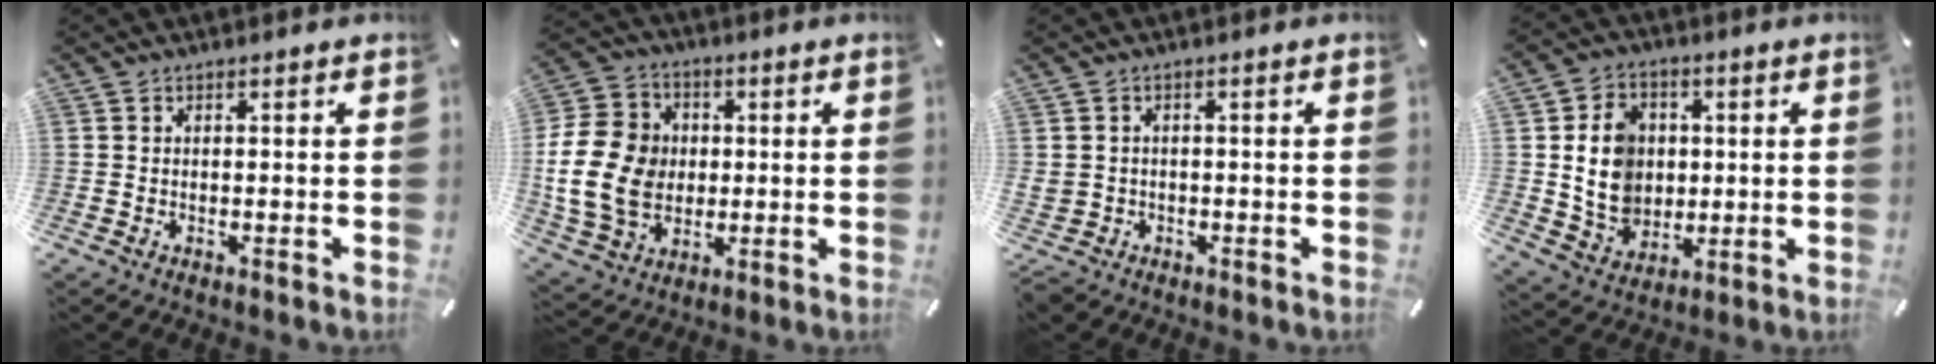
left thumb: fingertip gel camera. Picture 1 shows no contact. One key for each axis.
{"total": 15.5, "fx": -0.5, "fy": 13.2, "fz": 8.1, "tx": -0.187, "ty": 0.015, "tz": -0.009}
{"total": 2.7, "fx": -0.8, "fy": 2.5, "fz": 0.7, "tx": -0.021, "ty": 0.004, "tz": -0.018}
{"total": 11.1, "fx": 1.3, "fy": 9.6, "fz": 5.3, "tx": -0.108, "ty": 0.009, "tz": 0.027}